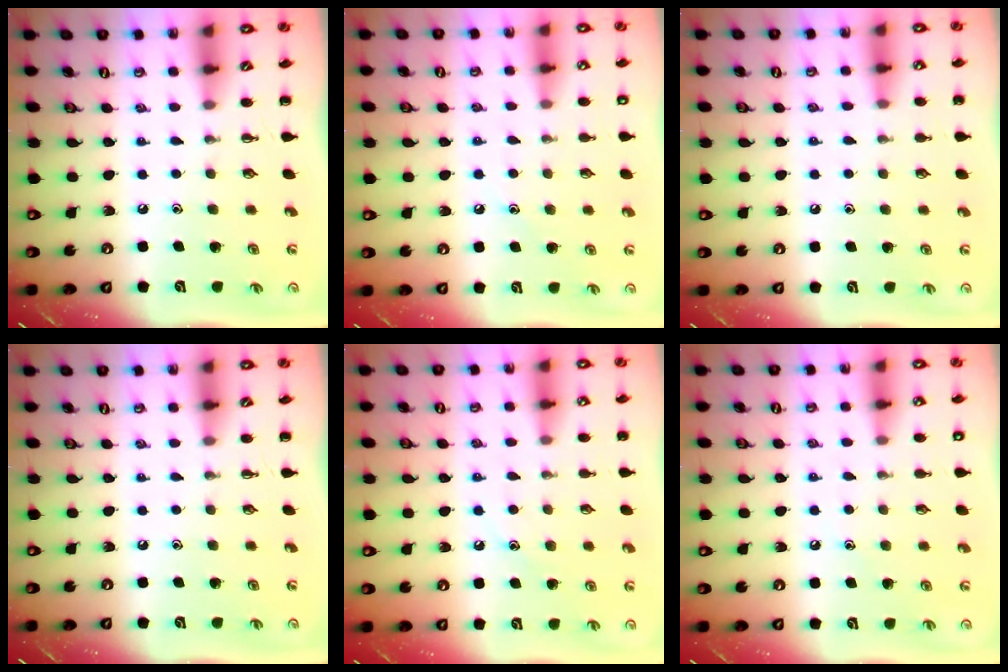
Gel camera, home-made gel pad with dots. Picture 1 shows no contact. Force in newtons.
{"total": 7.2, "press": 7.0, "slide": 1.7}
{"total": 6.0, "press": 5.7, "slide": 1.9}
{"total": 0.0}
{"total": 8.4, "press": 8.2, "slide": 1.5}
{"total": 6.9, "press": 6.7, "slide": 1.5}